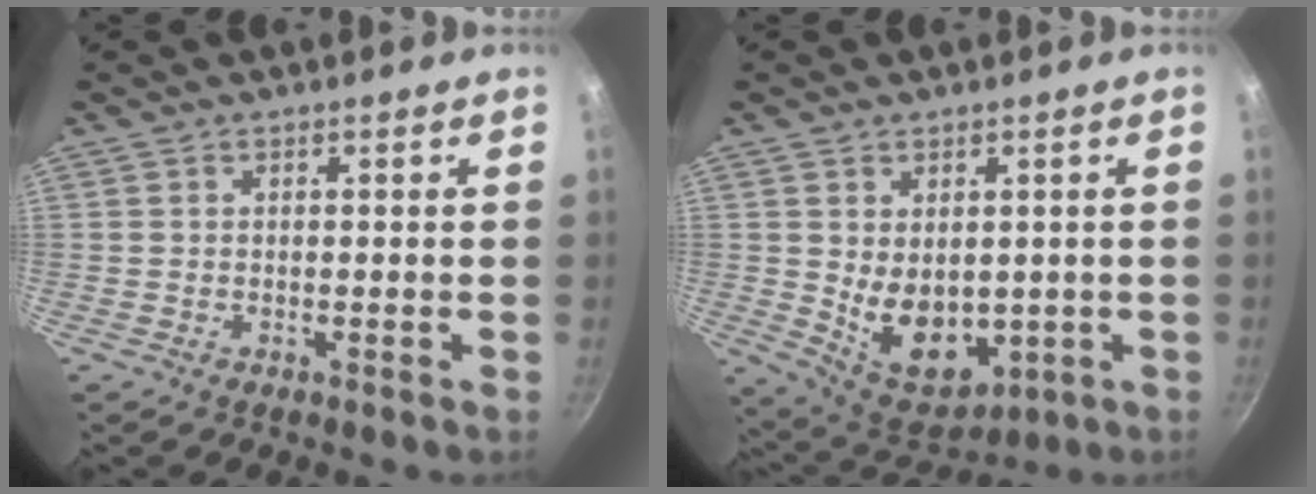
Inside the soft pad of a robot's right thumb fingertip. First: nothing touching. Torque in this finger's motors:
{"motor_torque": [-0.12, 1.05, 0.47, 0.67, 0.12]}